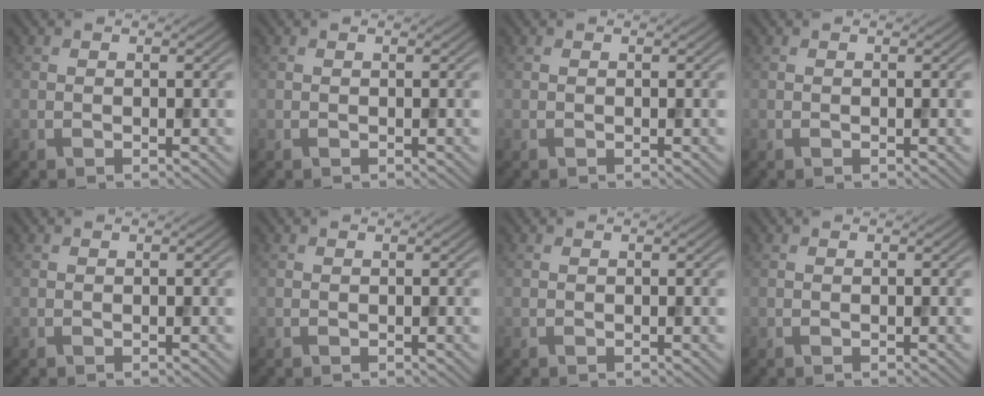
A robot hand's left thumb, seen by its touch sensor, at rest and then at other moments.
{"total": 0.0}
{"total": 0.0}
{"total": 0.0}
{"total": 0.0}
{"total": 0.0}
{"total": 0.0}
{"total": 0.0}